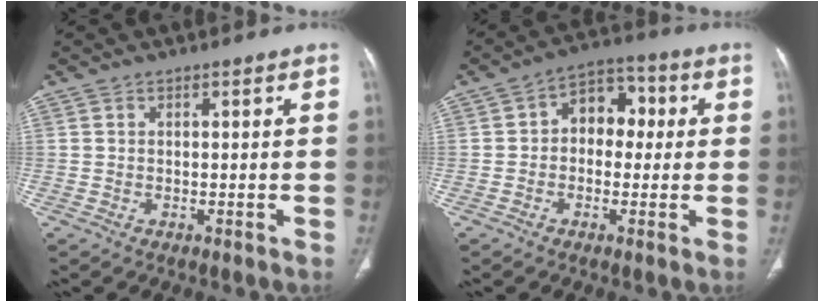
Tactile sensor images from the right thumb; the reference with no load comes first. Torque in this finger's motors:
{"motor_torque": [-0.38, 0.71, 0.39, 0.23, 0.09]}